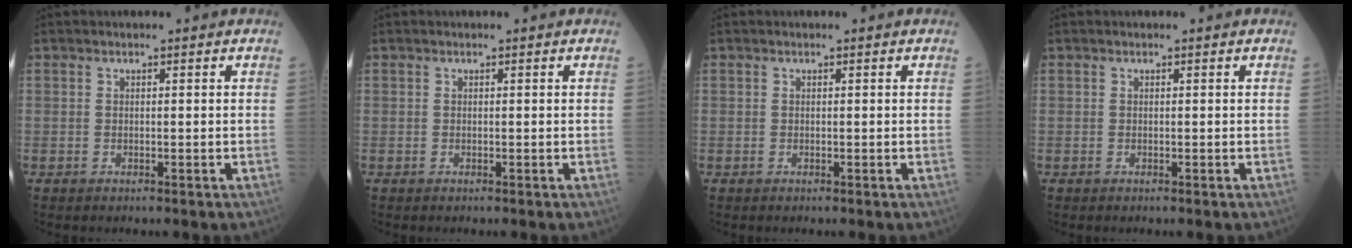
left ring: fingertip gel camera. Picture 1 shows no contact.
{"total": 0.0}
{"total": 0.0}
{"total": 0.0}